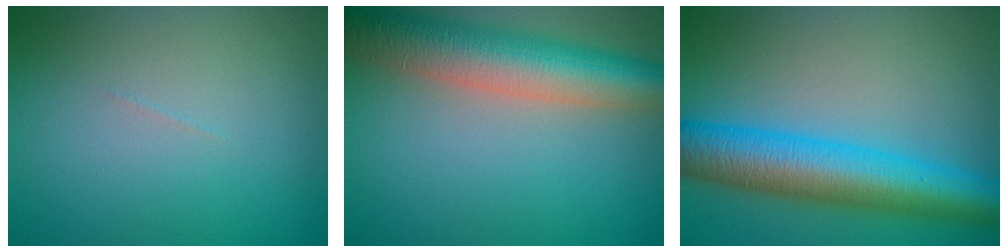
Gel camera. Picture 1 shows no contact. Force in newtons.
{"total": 9.3, "press": 9.2, "slide": 0.6}
{"total": 9.5, "press": 9.5, "slide": 0.1}